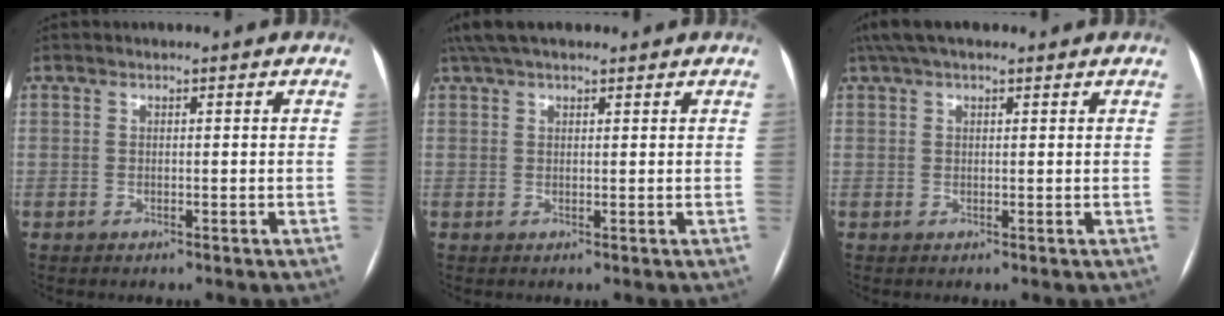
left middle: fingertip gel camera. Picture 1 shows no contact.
{"total": 6.9, "force": [5.4, 2.0, 3.6], "torque": [-0.061, 0.040, 0.098]}
{"total": 6.0, "force": [4.5, 1.7, 3.5], "torque": [-0.064, 0.040, 0.080]}